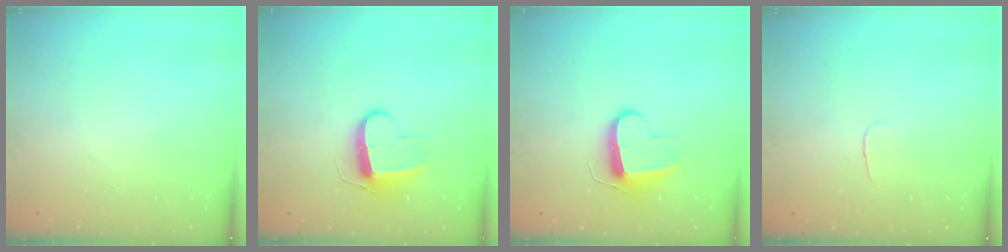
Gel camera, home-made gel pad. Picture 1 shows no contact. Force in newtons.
{"total": 9.8, "press": 9.8, "slide": 0.2}
{"total": 9.8, "press": 9.8, "slide": 0.2}
{"total": 2.9, "press": 2.8, "slide": 0.3}